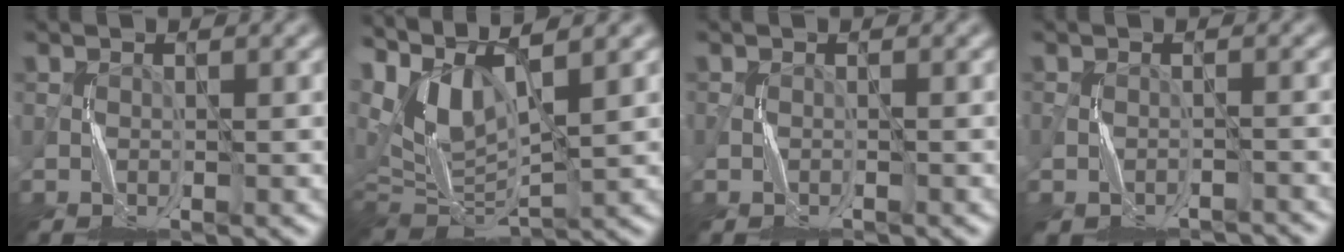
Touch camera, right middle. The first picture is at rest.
{"total": 7.9, "force": [3.6, 3.5, 6.0], "torque": [-0.136, 0.007, 0.073]}
{"total": 0.5, "force": [-0.5, 0.1, 0.2], "torque": [-0.006, 0.001, -0.012]}
{"total": 2.9, "force": [-2.4, 1.3, 0.9], "torque": [-0.016, -0.006, -0.038]}